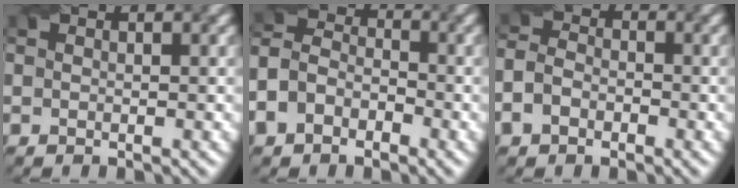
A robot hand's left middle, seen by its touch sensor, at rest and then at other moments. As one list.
[{"total": 5.1, "force": [-2.4, 3.7, 2.6], "torque": [-0.056, 0.008, -0.057]}, {"total": 3.0, "force": [-1.3, 2.2, 1.6], "torque": [-0.036, 0.001, -0.031]}]